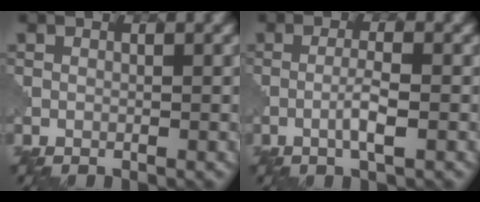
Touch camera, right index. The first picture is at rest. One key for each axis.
{"total": 2.5, "fx": -0.7, "fy": 0.2, "fz": 2.3, "tx": -0.044, "ty": 0.005, "tz": -0.017}